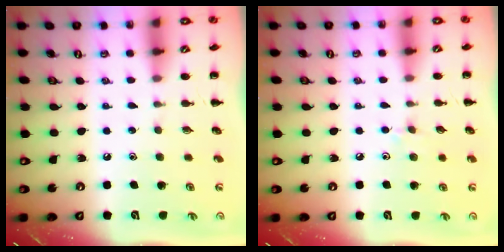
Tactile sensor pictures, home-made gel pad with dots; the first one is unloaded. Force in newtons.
{"total": 5.5, "press": 5.3, "slide": 1.6}